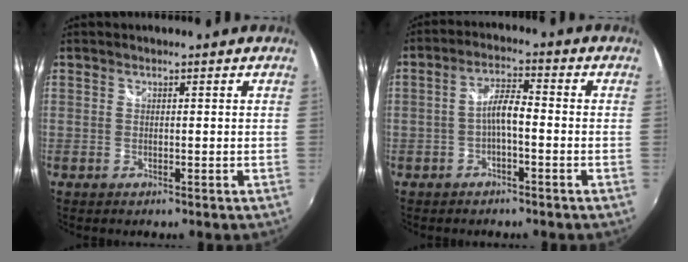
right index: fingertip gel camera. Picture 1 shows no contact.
{"total": 4.3, "force": [-1.6, 1.0, 3.9], "torque": [-0.078, 0.012, -0.030]}